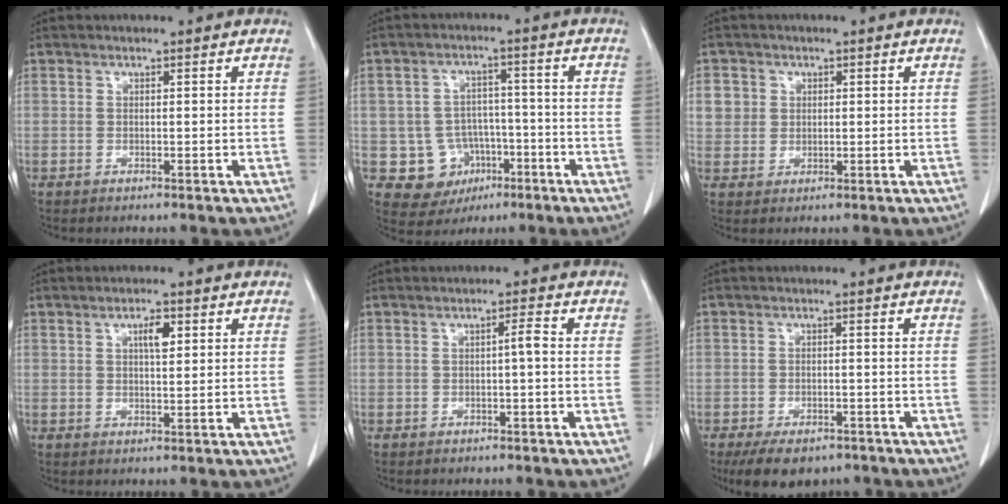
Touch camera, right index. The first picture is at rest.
{"total": 8.5, "force": [-2.9, 7.8, 2.0], "torque": [-0.030, 0.017, -0.032]}
{"total": 3.9, "force": [1.2, 3.6, 0.6], "torque": [-0.002, 0.004, 0.024]}
{"total": 2.9, "force": [1.1, 0.8, 2.6], "torque": [-0.044, 0.001, 0.018]}
{"total": 1.6, "force": [-0.2, 0.0, 1.6], "torque": [-0.024, 0.003, -0.003]}
{"total": 8.4, "force": [-6.2, 4.1, 3.8], "torque": [-0.052, -0.001, -0.090]}